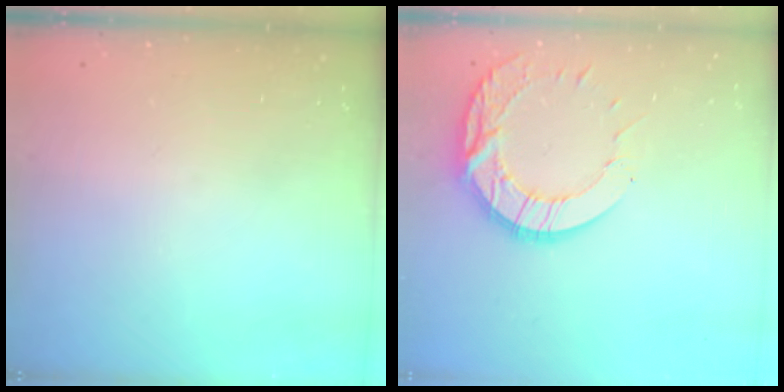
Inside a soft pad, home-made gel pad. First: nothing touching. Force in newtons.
{"total": 13.6, "press": 13.5, "slide": 1.1}